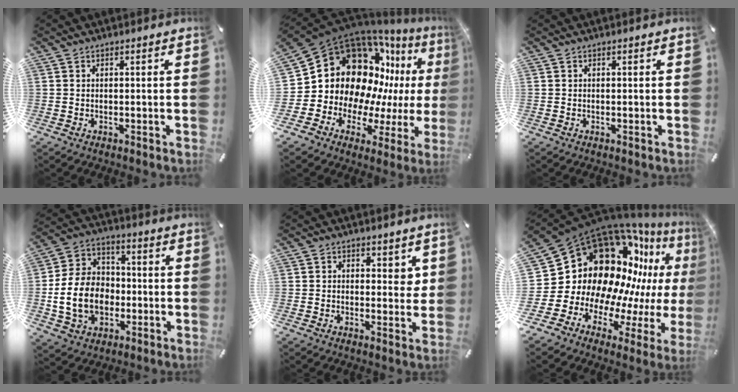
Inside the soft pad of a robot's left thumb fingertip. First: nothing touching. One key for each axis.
{"total": 20.4, "fx": 6.3, "fy": 15.9, "fz": 11.0, "tx": -0.195, "ty": -0.086, "tz": 0.143}
{"total": 0.0}
{"total": 15.2, "fx": -2.9, "fy": 11.7, "fz": 9.3, "tx": -0.204, "ty": 0.026, "tz": -0.050}
{"total": 3.5, "fx": 1.5, "fy": 2.5, "fz": 2.0, "tx": -0.002, "ty": -0.009, "tz": 0.017}
{"total": 26.8, "fx": 7.5, "fy": 19.8, "fz": 16.5, "tx": -0.262, "ty": -0.137, "tz": 0.187}